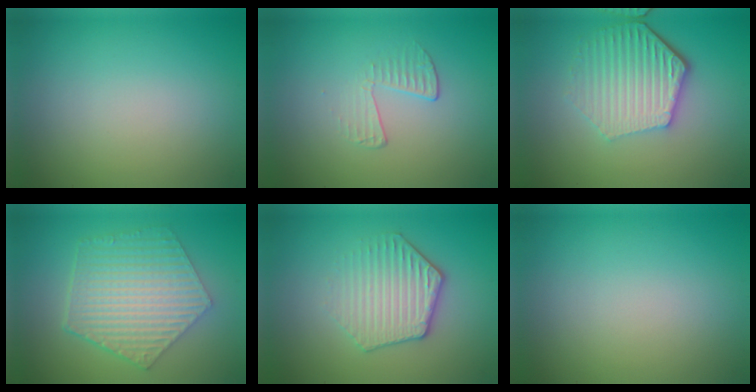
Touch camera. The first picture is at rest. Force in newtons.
{"total": 1.8, "press": 0.5, "slide": 1.7}
{"total": 5.9, "press": 4.4, "slide": 3.9}
{"total": 6.9, "press": 5.0, "slide": 4.8}
{"total": 3.9, "press": 3.5, "slide": 1.8}
{"total": 0.0}